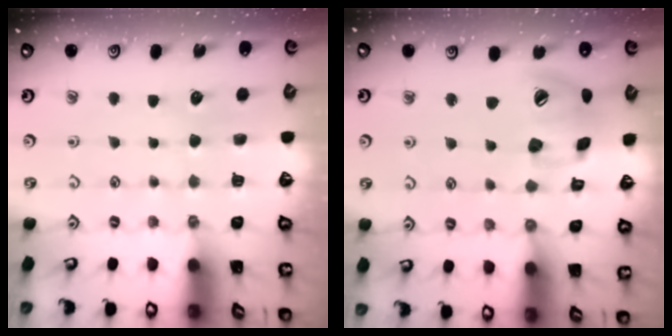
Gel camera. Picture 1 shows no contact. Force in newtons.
{"total": 16.0, "press": 15.9, "slide": 2.3}